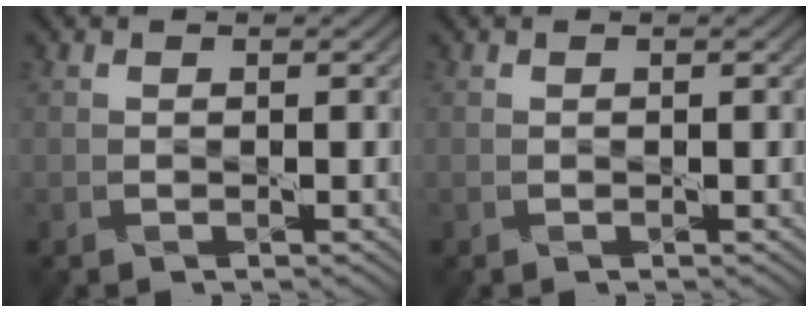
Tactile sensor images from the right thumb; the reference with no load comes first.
{"total": 0.0}